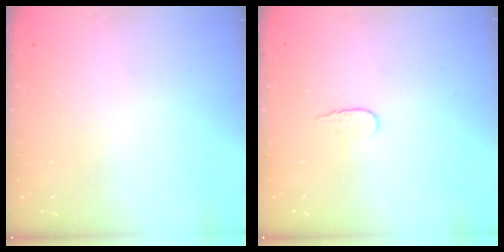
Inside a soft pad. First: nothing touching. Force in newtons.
{"total": 4.3, "press": 4.2, "slide": 0.4}